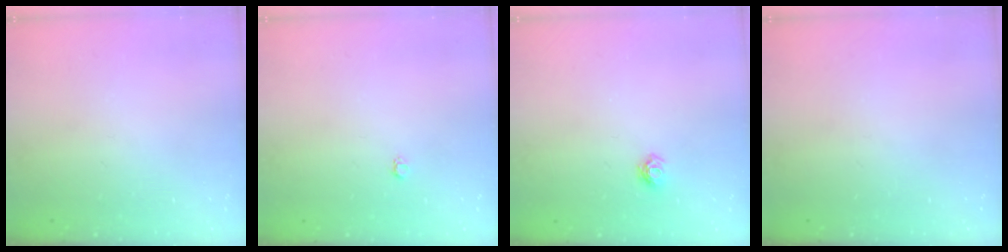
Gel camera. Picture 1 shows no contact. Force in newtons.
{"total": 2.6, "press": 2.6, "slide": 0.4}
{"total": 4.9, "press": 4.8, "slide": 0.6}
{"total": 0.0}